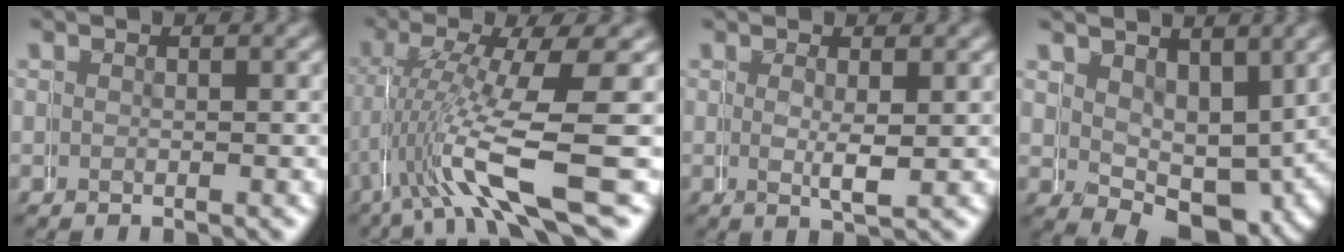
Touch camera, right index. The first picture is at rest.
{"total": 6.2, "force": [-0.6, 1.3, 6.0], "torque": [-0.119, -0.011, -0.003]}
{"total": 1.3, "force": [1.0, -0.3, 0.8], "torque": [-0.004, -0.001, 0.018]}
{"total": 4.0, "force": [1.6, 3.0, 2.2], "torque": [-0.036, -0.027, 0.035]}